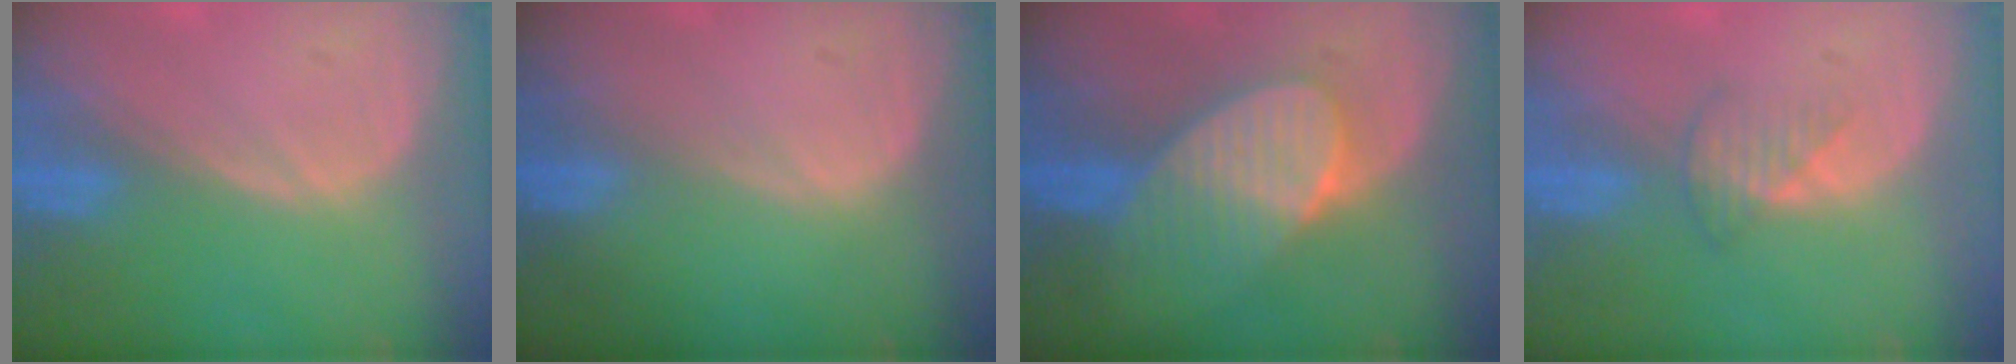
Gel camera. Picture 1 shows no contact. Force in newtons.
{"total": 0.0}
{"total": 6.9, "press": 6.9, "slide": 0.4}
{"total": 2.5, "press": 2.5, "slide": 0.3}